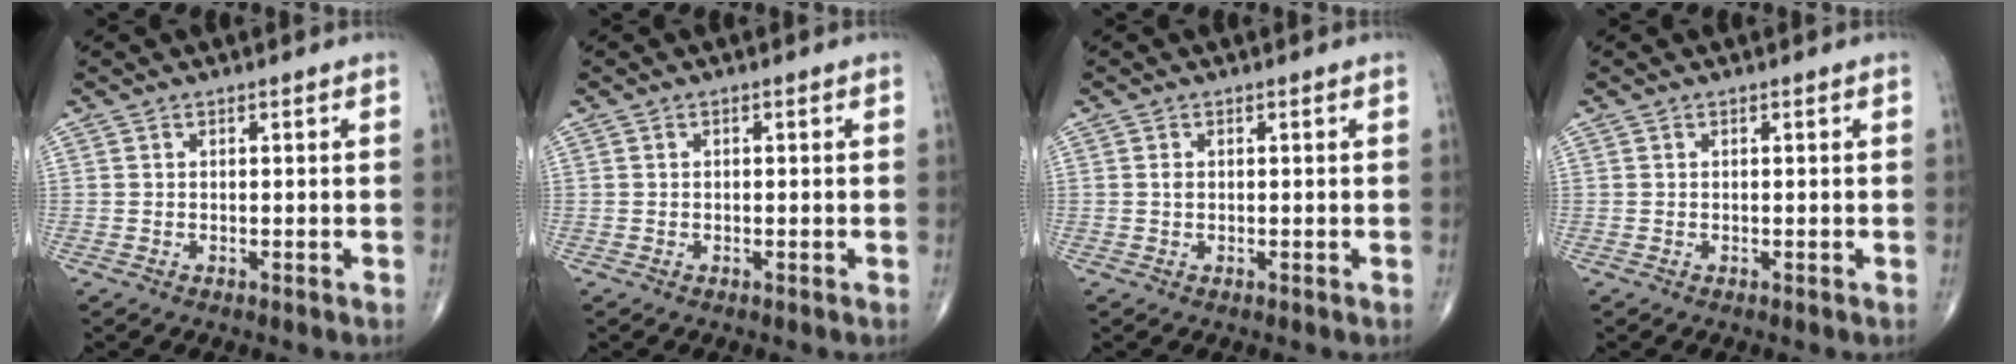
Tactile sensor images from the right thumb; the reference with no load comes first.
{"total": 0.0}
{"total": 0.7, "force": [0.1, 0.5, 0.5], "torque": [-0.008, 0.001, 0.001]}
{"total": 0.0}